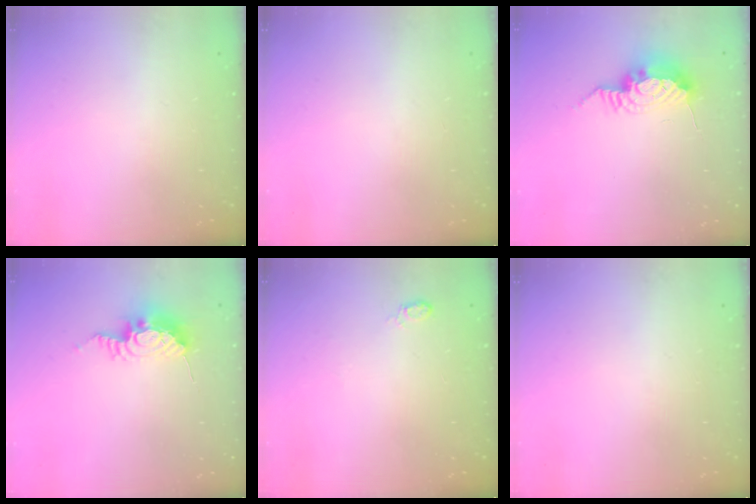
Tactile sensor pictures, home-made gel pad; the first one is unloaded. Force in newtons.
{"total": 0.0}
{"total": 10.8, "press": 10.7, "slide": 1.5}
{"total": 10.5, "press": 10.5, "slide": 0.2}
{"total": 5.4, "press": 5.4, "slide": 0.7}
{"total": 0.0}